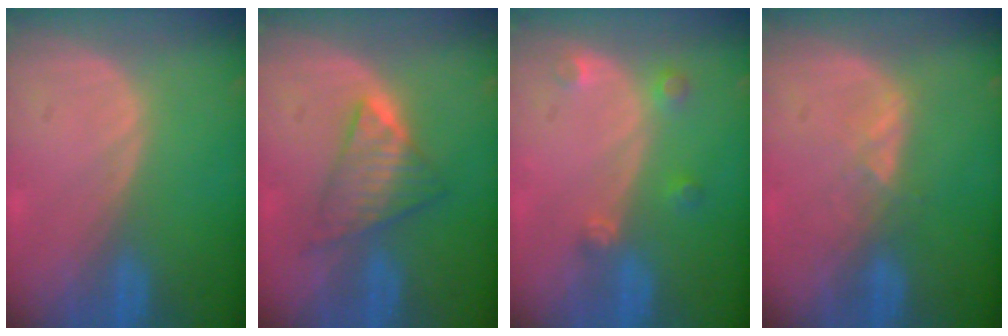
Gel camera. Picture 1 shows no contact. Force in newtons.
{"total": 5.9, "press": 5.9, "slide": 0.8}
{"total": 2.7, "press": 2.6, "slide": 0.4}
{"total": 2.0, "press": 2.0, "slide": 0.3}